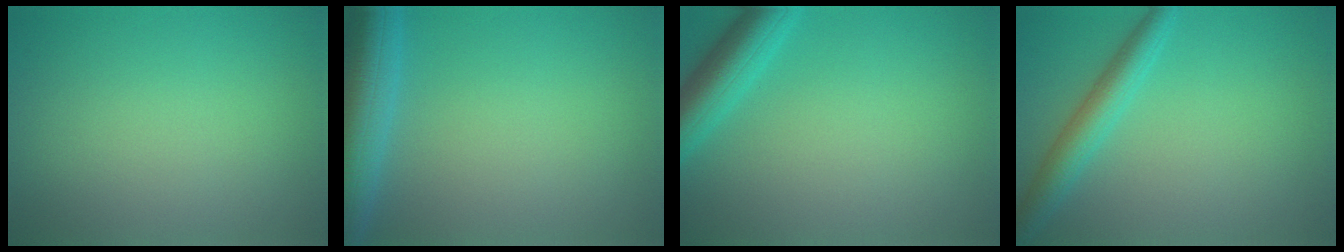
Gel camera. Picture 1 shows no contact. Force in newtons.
{"total": 7.7, "press": 7.7, "slide": 0.5}
{"total": 4.4, "press": 4.4, "slide": 0.2}
{"total": 3.4, "press": 3.4, "slide": 0.1}